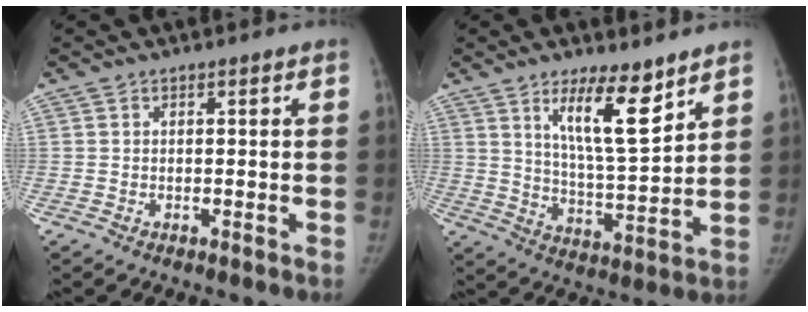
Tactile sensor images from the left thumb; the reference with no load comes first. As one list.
[{"total": 11.9, "force": [7.4, 2.9, 8.9], "torque": [-0.133, -0.061, 0.133]}]